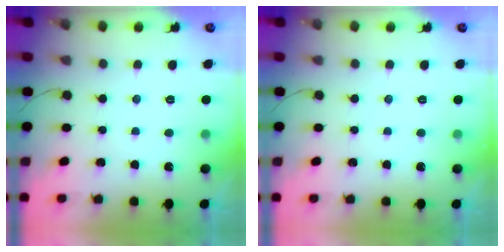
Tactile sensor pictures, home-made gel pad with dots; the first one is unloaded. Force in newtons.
{"total": 0.0}